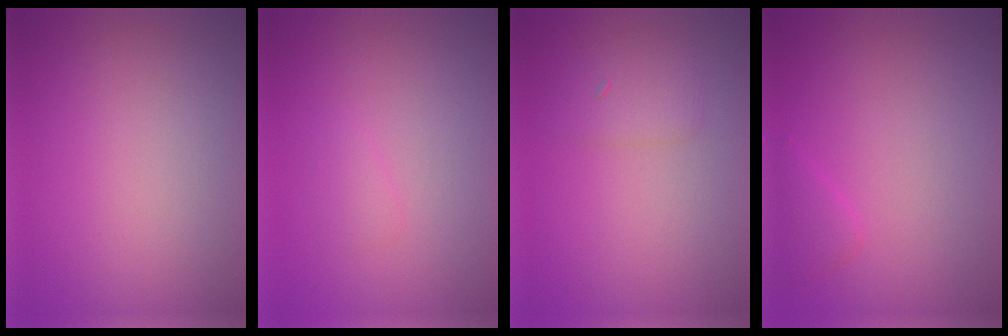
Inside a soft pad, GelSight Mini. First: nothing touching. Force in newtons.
{"total": 0.9, "press": 0.9, "slide": 0.1}
{"total": 1.5, "press": 1.5, "slide": 0.1}
{"total": 1.1, "press": 1.1, "slide": 0.1}